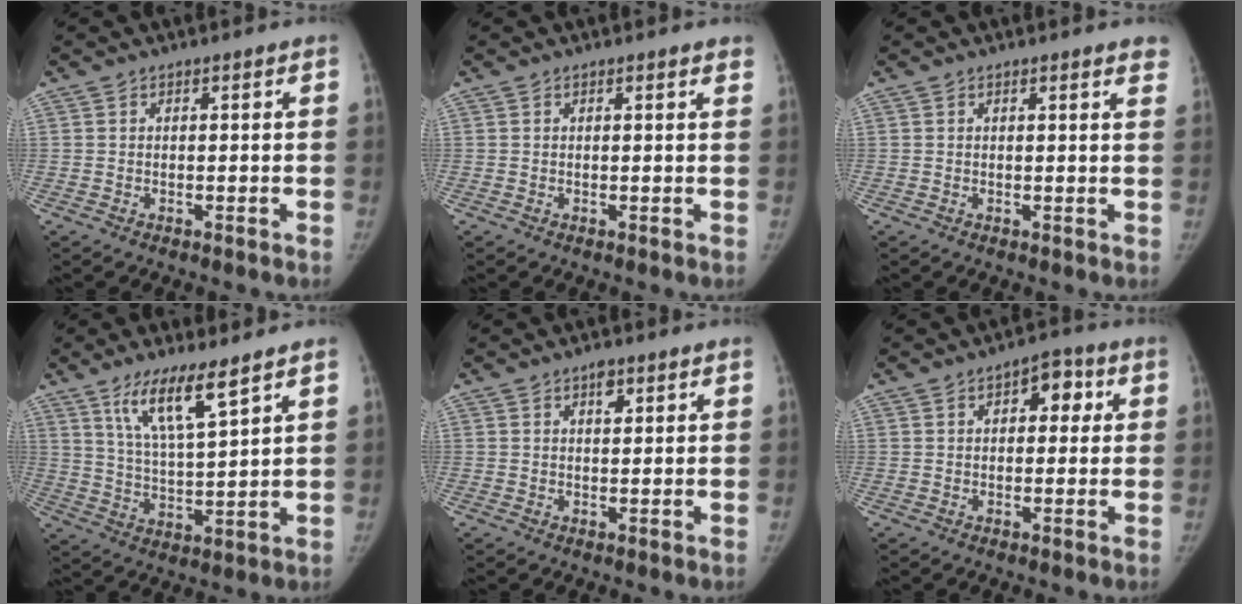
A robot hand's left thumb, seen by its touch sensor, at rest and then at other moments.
{"total": 1.4, "force": [1.1, 0.3, 0.7], "torque": [-0.005, -0.002, 0.010]}
{"total": 3.4, "force": [2.7, 0.6, 1.8], "torque": [-0.010, -0.006, 0.020]}
{"total": 10.0, "force": [6.5, 1.7, 7.5], "torque": [-0.131, -0.038, 0.127]}
{"total": 2.3, "force": [1.3, 1.2, 1.4], "torque": [-0.010, -0.003, 0.019]}
{"total": 6.1, "force": [1.8, 3.6, 4.5], "torque": [-0.026, 0.006, 0.016]}